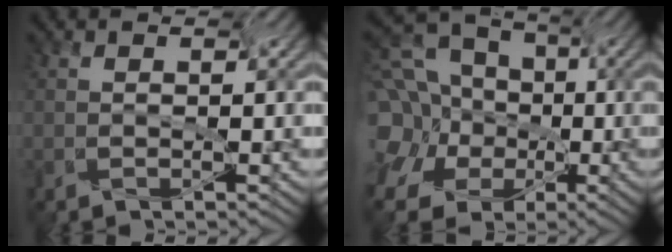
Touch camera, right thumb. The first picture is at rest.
{"total": 13.0, "force": [1.5, 10.7, 7.2], "torque": [-0.225, 0.048, 0.043]}